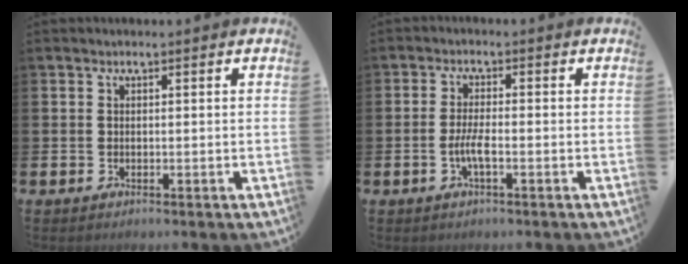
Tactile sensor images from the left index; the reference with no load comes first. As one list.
[{"total": 2.8, "force": [-0.9, 0.6, 2.5], "torque": [-0.054, 0.000, -0.019]}]